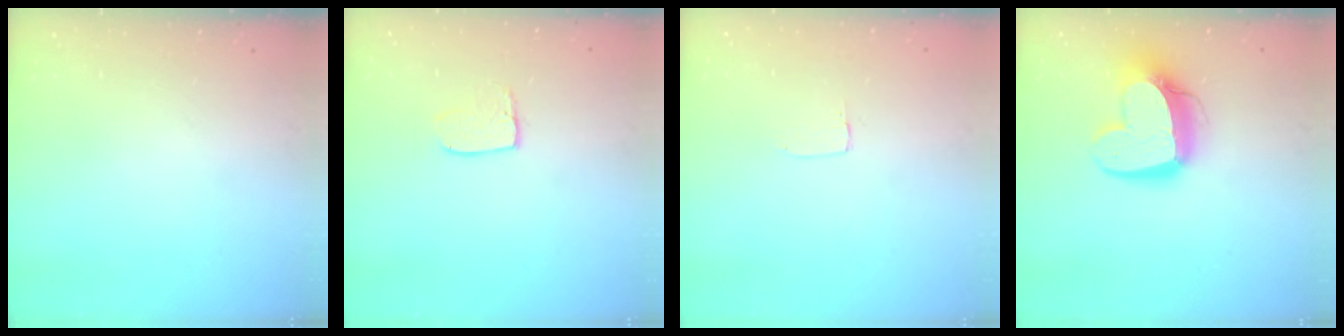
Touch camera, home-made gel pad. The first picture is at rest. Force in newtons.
{"total": 5.2, "press": 5.2, "slide": 0.3}
{"total": 1.2, "press": 1.2, "slide": 0.0}
{"total": 14.6, "press": 14.6, "slide": 1.4}